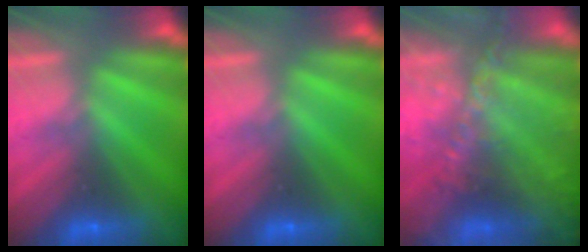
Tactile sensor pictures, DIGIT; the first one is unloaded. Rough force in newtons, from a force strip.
{"total": 0.0}
{"total": 8.9}